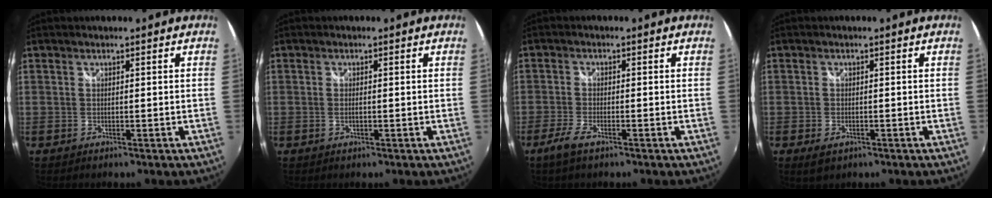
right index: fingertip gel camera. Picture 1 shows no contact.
{"total": 1.0, "force": [-0.2, 0.4, 0.9], "torque": [-0.020, -0.002, -0.005]}
{"total": 3.9, "force": [-2.7, 0.8, 2.7], "torque": [-0.070, -0.008, -0.055]}
{"total": 2.8, "force": [-1.5, 1.7, 1.7], "torque": [-0.032, -0.008, -0.023]}